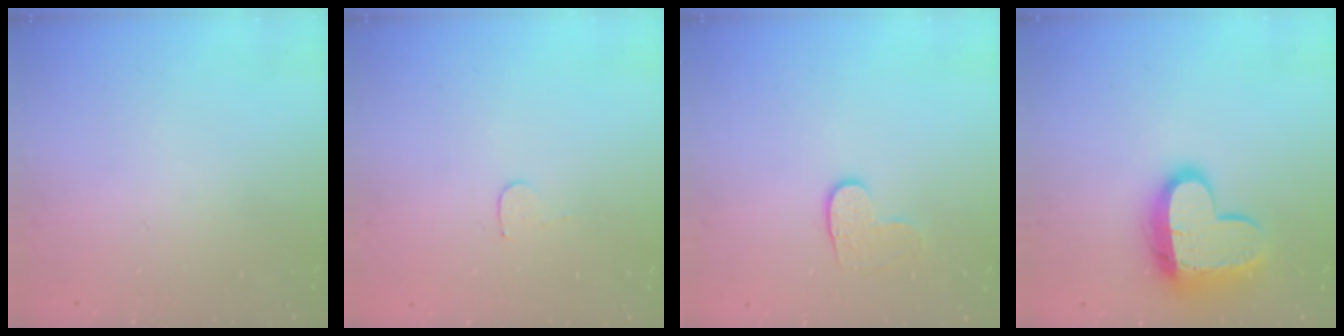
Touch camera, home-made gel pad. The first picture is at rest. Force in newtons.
{"total": 3.7, "press": 3.7, "slide": 0.3}
{"total": 4.0, "press": 4.0, "slide": 0.4}
{"total": 14.4, "press": 14.4, "slide": 1.0}